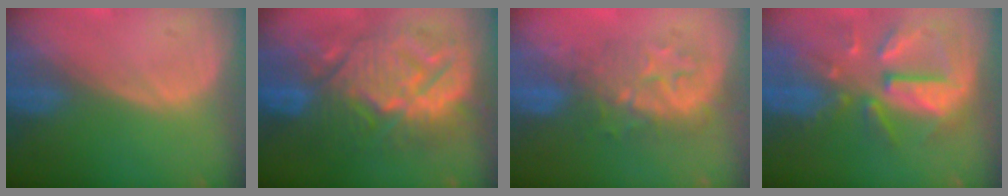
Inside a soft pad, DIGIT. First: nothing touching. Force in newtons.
{"total": 13.9, "press": 13.8, "slide": 1.4}
{"total": 7.9, "press": 7.8, "slide": 1.6}
{"total": 10.7, "press": 9.5, "slide": 4.9}